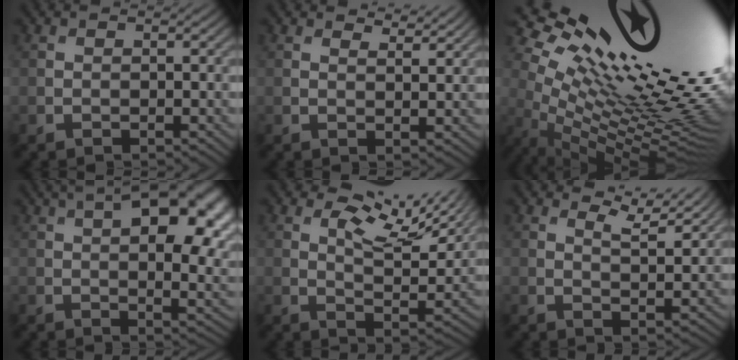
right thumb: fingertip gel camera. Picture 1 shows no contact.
{"total": 3.3, "force": [3.0, 0.6, 1.3], "torque": [-0.023, -0.006, 0.046]}
{"total": 19.4, "force": [8.5, 5.9, 16.4], "torque": [-0.254, 0.032, 0.148]}
{"total": 17.4, "force": [6.5, 8.3, 13.9], "torque": [-0.182, 0.035, 0.084]}
{"total": 10.5, "force": [6.9, 3.3, 7.3], "torque": [-0.130, 0.001, 0.112]}
{"total": 4.8, "force": [3.9, 0.7, 2.6], "torque": [-0.056, -0.005, 0.071]}